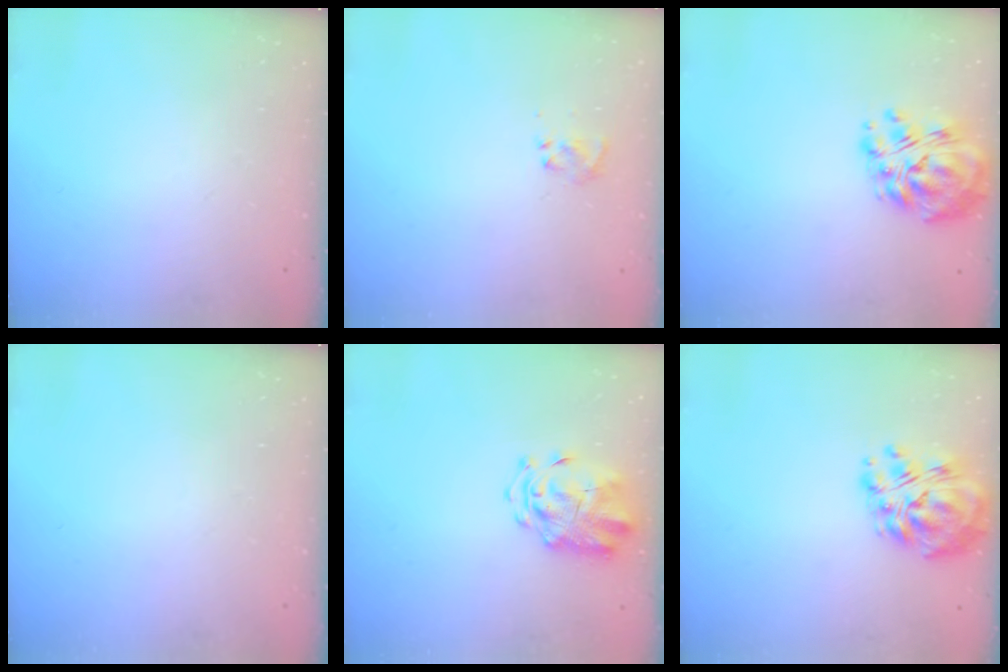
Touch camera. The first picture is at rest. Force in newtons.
{"total": 2.5, "press": 2.4, "slide": 0.8}
{"total": 12.4, "press": 11.7, "slide": 4.2}
{"total": 0.0}
{"total": 3.5, "press": 3.4, "slide": 1.0}
{"total": 12.4, "press": 11.7, "slide": 4.2}